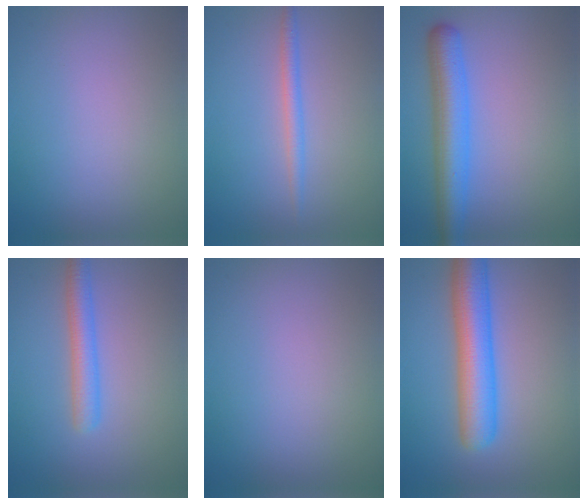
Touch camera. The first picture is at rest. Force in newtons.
{"total": 1.7, "press": 1.7, "slide": 0.1}
{"total": 5.2, "press": 5.2, "slide": 0.1}
{"total": 3.0, "press": 3.0, "slide": 0.1}
{"total": 0.0}
{"total": 6.8, "press": 6.8, "slide": 0.2}